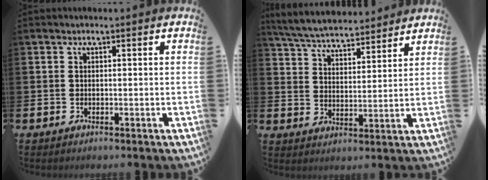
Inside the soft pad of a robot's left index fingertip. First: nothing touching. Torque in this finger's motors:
{"motor_torque": [1.08, -1.06, 0.29, 0.09]}